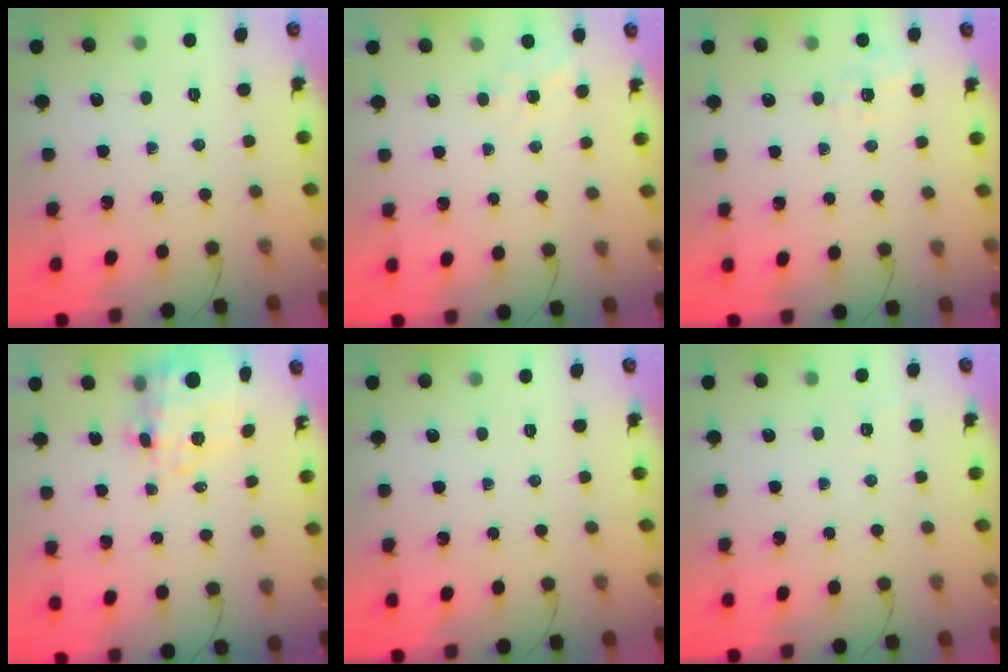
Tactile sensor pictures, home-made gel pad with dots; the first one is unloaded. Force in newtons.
{"total": 6.0, "press": 5.8, "slide": 1.6}
{"total": 1.6, "press": 0.2, "slide": 1.6}
{"total": 7.7, "press": 7.1, "slide": 3.1}
{"total": 0.0}
{"total": 2.0, "press": 1.6, "slide": 1.2}